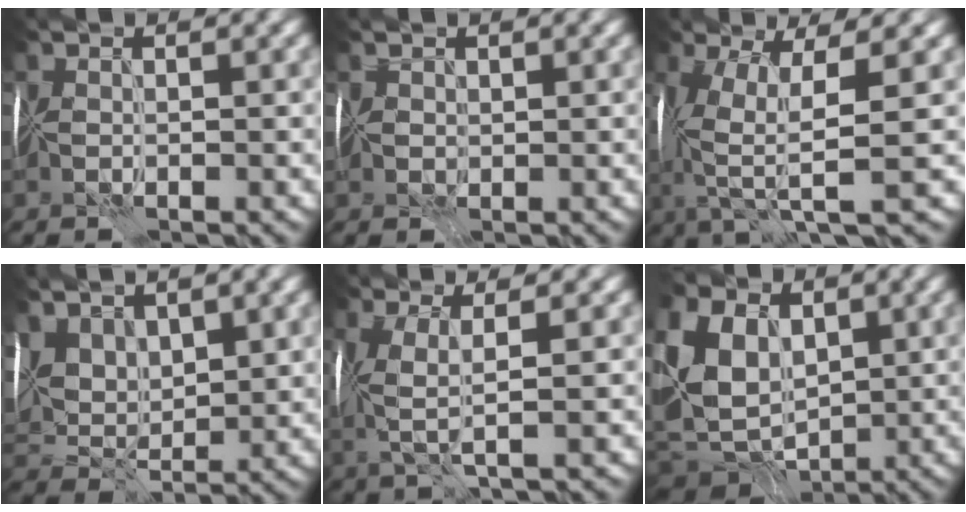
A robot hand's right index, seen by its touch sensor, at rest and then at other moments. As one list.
[{"total": 1.7, "force": [0.8, 1.4, 0.5], "torque": [-0.003, 0.011, 0.008]}, {"total": 7.3, "force": [0.0, 2.2, 7.0], "torque": [-0.160, -0.004, -0.001]}, {"total": 7.7, "force": [4.6, 4.2, 4.5], "torque": [-0.113, 0.011, 0.087]}, {"total": 3.3, "force": [0.6, 0.4, 3.2], "torque": [-0.082, 0.006, 0.008]}, {"total": 10.8, "force": [0.7, 8.2, 7.1], "torque": [-0.162, 0.003, 0.024]}]